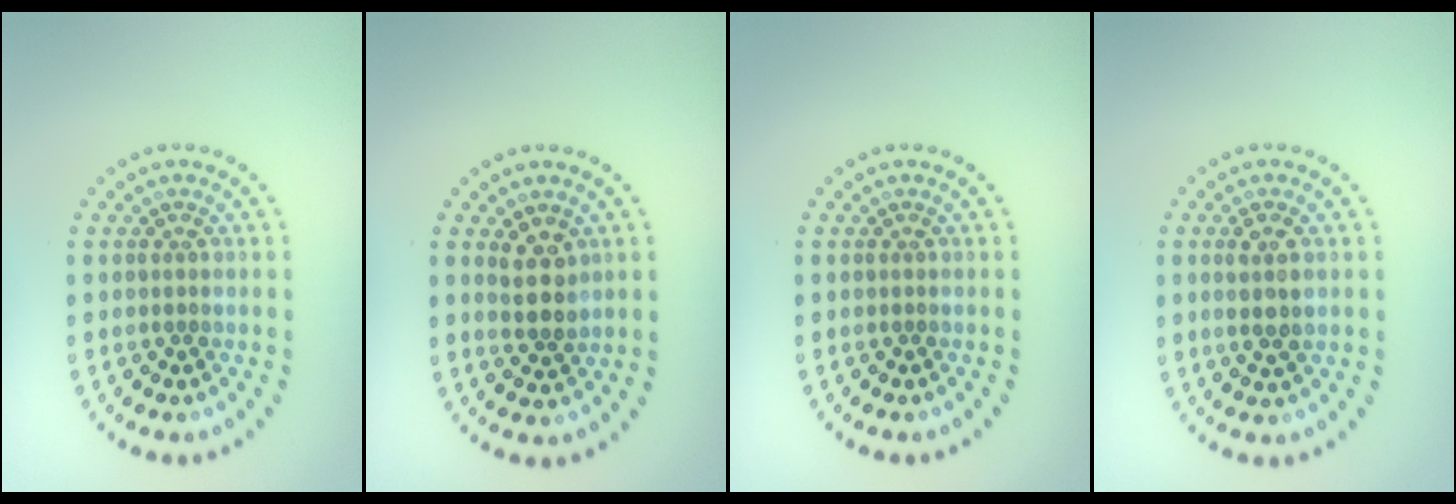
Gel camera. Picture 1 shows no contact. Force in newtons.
{"total": 2.7, "press": 2.5, "slide": 1.0}
{"total": 0.0}
{"total": 2.2, "press": 2.0, "slide": 0.7}